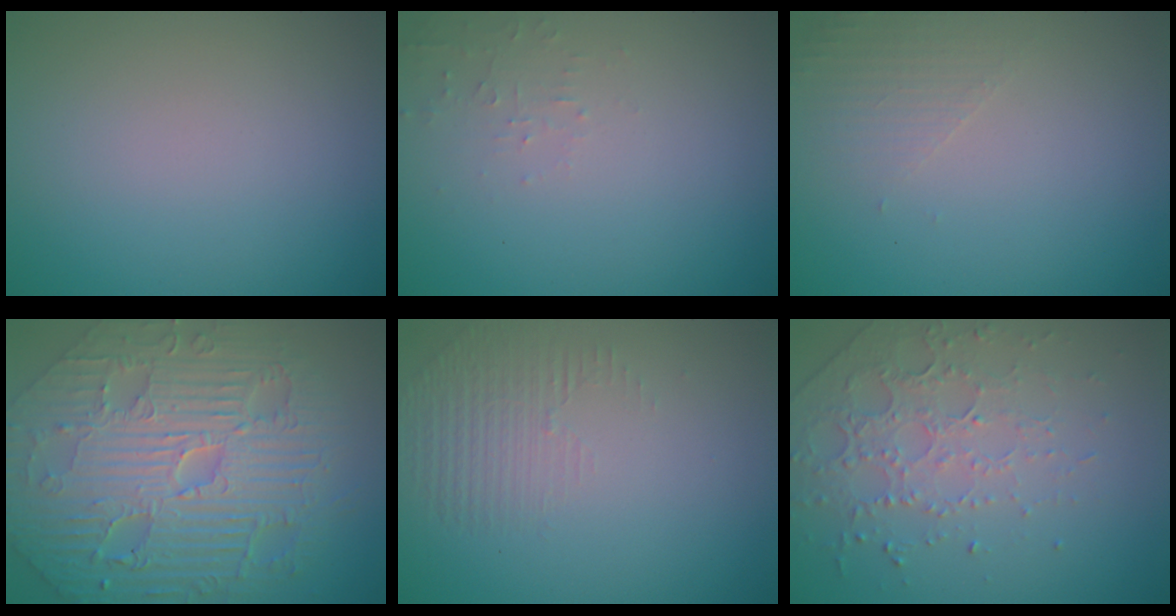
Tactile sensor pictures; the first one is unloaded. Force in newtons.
{"total": 1.2, "press": 1.2, "slide": 0.3}
{"total": 1.6, "press": 1.6, "slide": 0.4}
{"total": 9.9, "press": 7.4, "slide": 6.6}
{"total": 1.4, "press": 0.3, "slide": 1.4}
{"total": 4.4, "press": 3.0, "slide": 3.2}